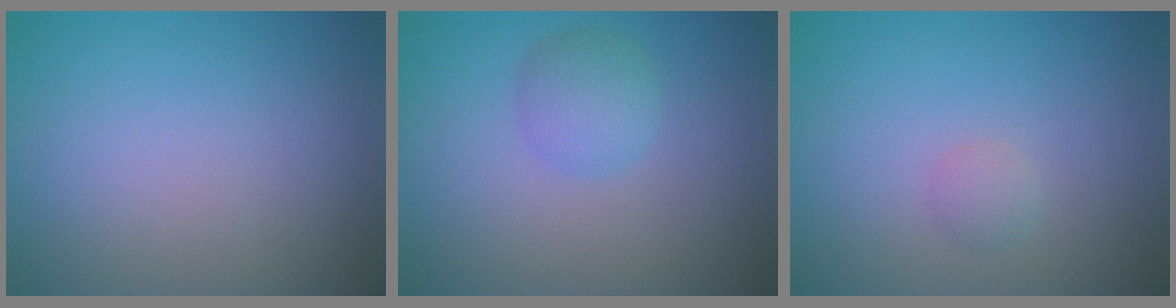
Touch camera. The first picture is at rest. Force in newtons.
{"total": 2.2, "press": 2.2, "slide": 0.0}
{"total": 0.9, "press": 0.9, "slide": 0.1}